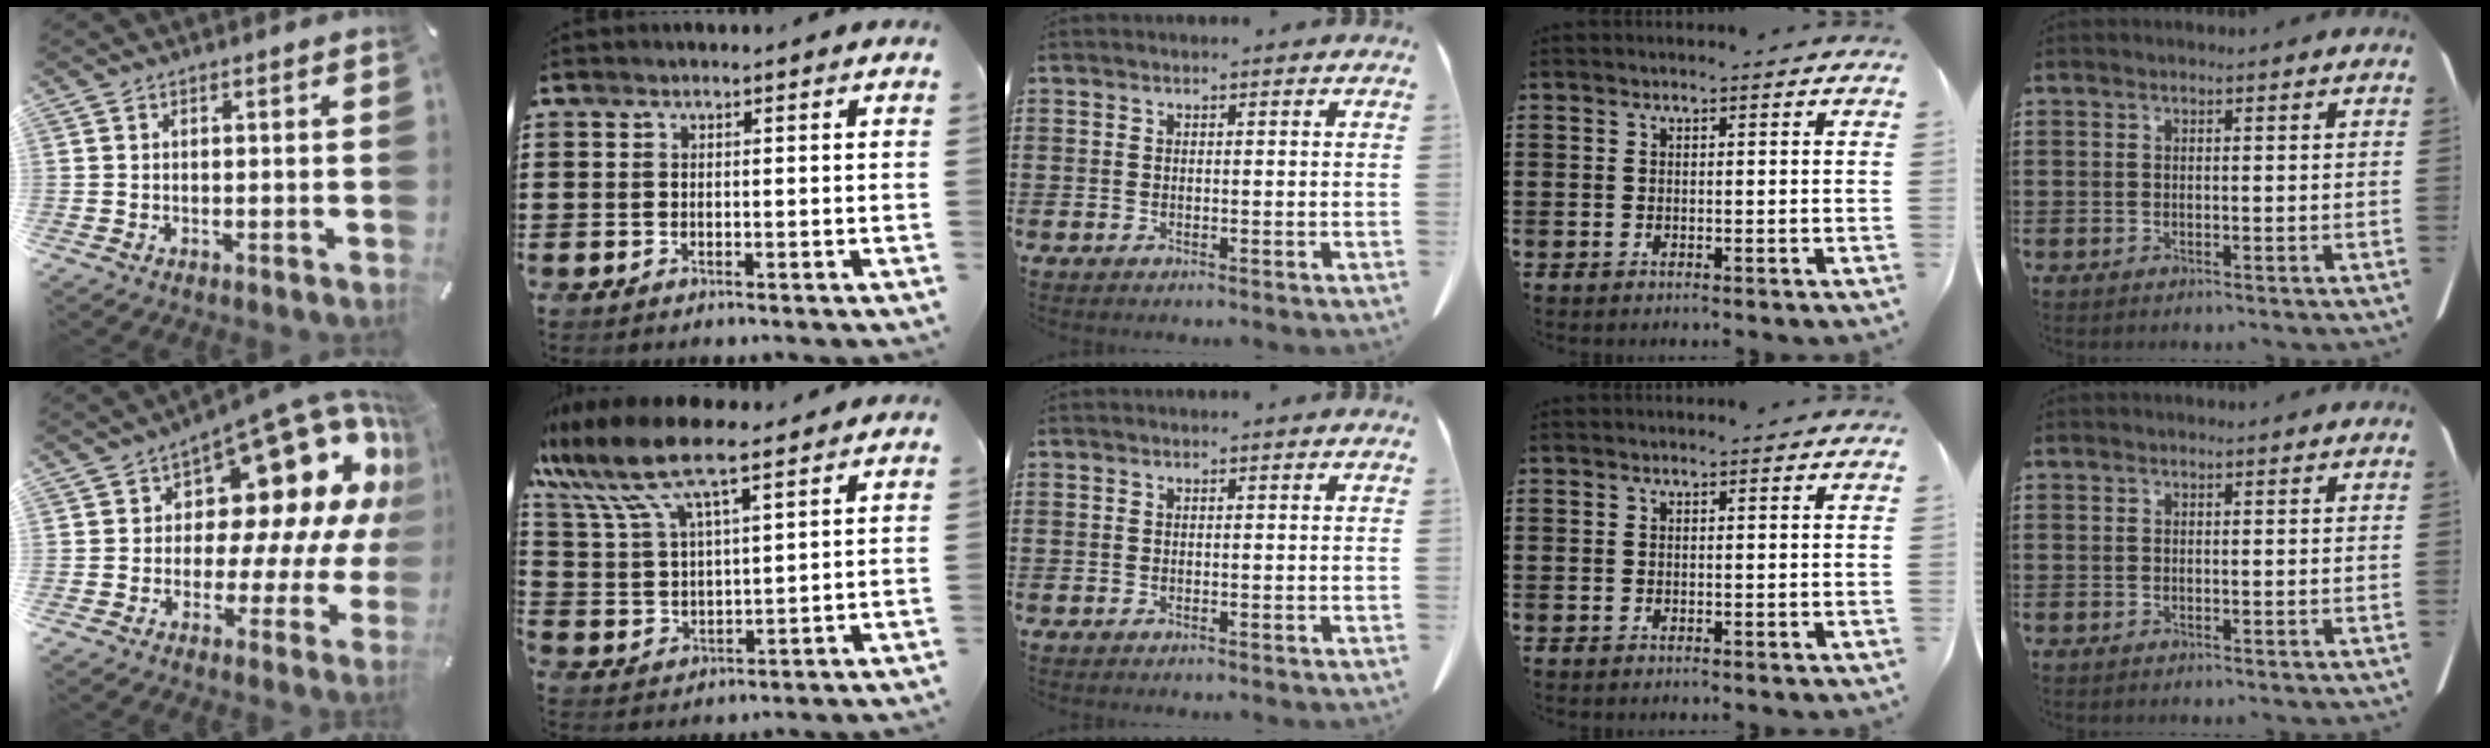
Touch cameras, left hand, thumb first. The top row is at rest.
{"thumb": {"total": 18.7, "force": [8.5, 10.6, 12.9], "torque": [-0.161, -0.087, 0.137]}, "index": {"total": 11.0, "force": [8.5, 3.0, 6.3], "torque": [-0.151, -0.018, 0.154]}}